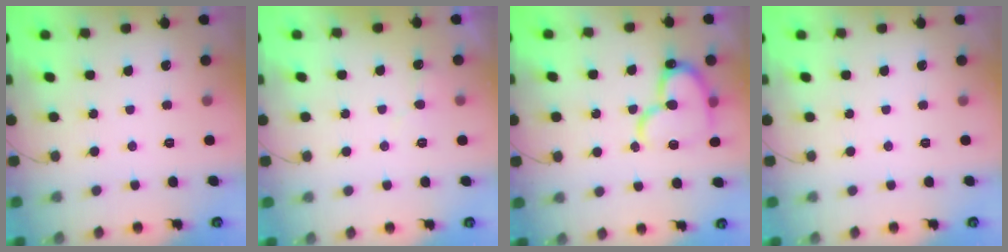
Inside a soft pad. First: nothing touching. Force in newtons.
{"total": 5.2, "press": 5.2, "slide": 0.4}
{"total": 17.3, "press": 17.2, "slide": 1.7}
{"total": 0.0}